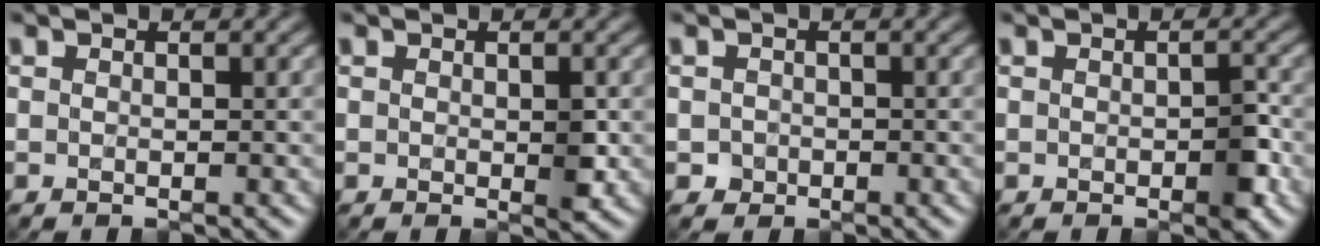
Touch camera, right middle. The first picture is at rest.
{"total": 1.6, "force": [-0.1, 0.5, 1.5], "torque": [-0.020, -0.005, -0.001]}
{"total": 1.0, "force": [-0.3, 1.0, 0.1], "torque": [0.005, -0.003, -0.006]}
{"total": 2.1, "force": [-0.6, 0.9, 1.9], "torque": [-0.023, -0.001, -0.009]}